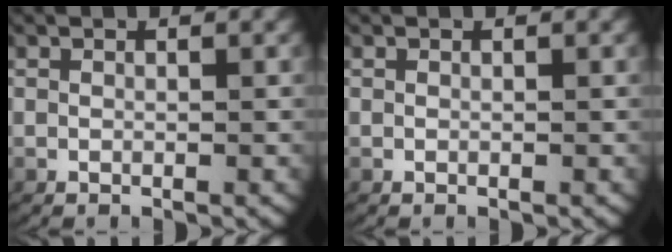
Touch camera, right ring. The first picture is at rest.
{"total": 0.0}